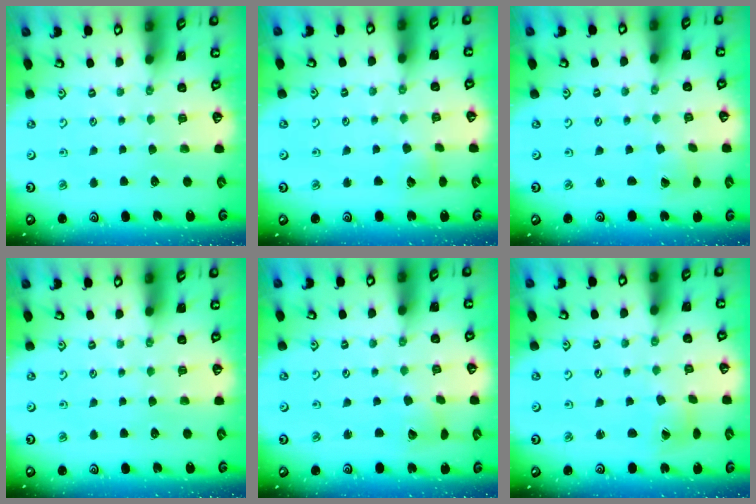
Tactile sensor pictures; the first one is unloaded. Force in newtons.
{"total": 3.3, "press": 3.3, "slide": 0.3}
{"total": 0.8, "press": 0.8, "slide": 0.0}
{"total": 0.0}
{"total": 2.8, "press": 2.8, "slide": 0.4}
{"total": 2.5, "press": 2.5, "slide": 0.3}